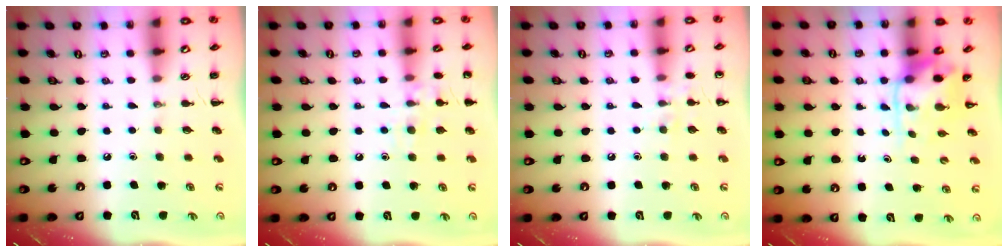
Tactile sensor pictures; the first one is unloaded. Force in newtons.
{"total": 9.2, "press": 9.2, "slide": 1.3}
{"total": 5.7, "press": 5.6, "slide": 1.4}
{"total": 3.8, "press": 3.7, "slide": 0.7}